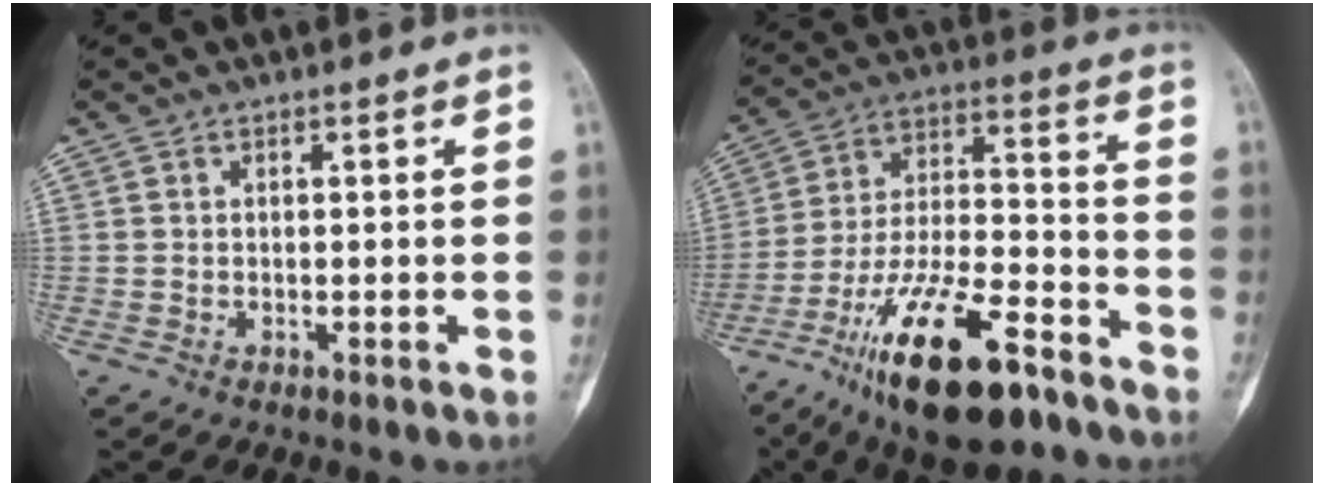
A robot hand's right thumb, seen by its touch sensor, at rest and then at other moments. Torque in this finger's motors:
{"motor_torque": [0.72, 0.59, 1.76, -1.02, 0.20]}